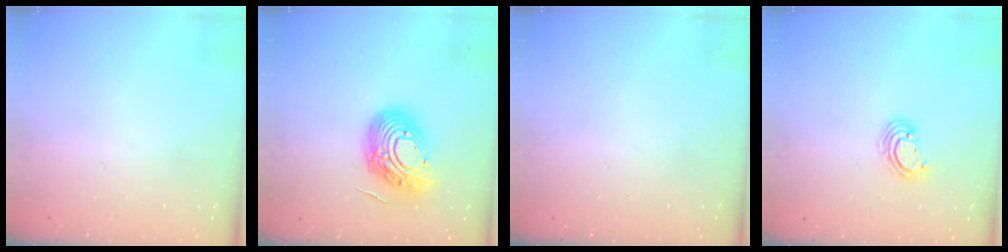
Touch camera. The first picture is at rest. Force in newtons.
{"total": 15.0, "press": 14.9, "slide": 1.5}
{"total": 0.0}
{"total": 3.6, "press": 3.6, "slide": 0.2}